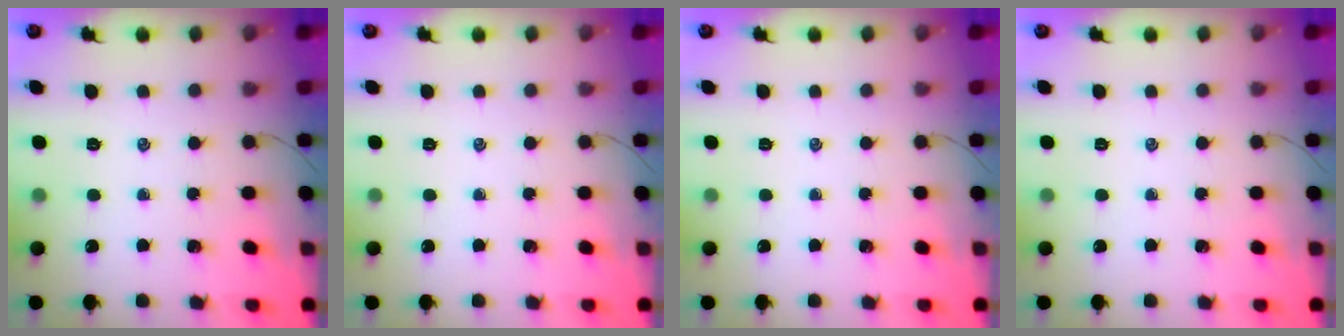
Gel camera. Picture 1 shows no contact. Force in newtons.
{"total": 0.0}
{"total": 0.0}
{"total": 0.0}